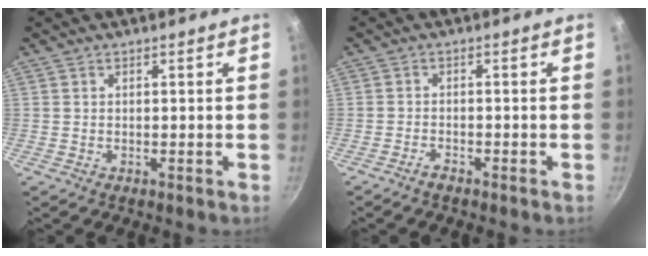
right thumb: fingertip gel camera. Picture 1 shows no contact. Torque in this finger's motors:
{"motor_torque": [-0.60, 0.41, 0.00, 0.60, 0.07]}